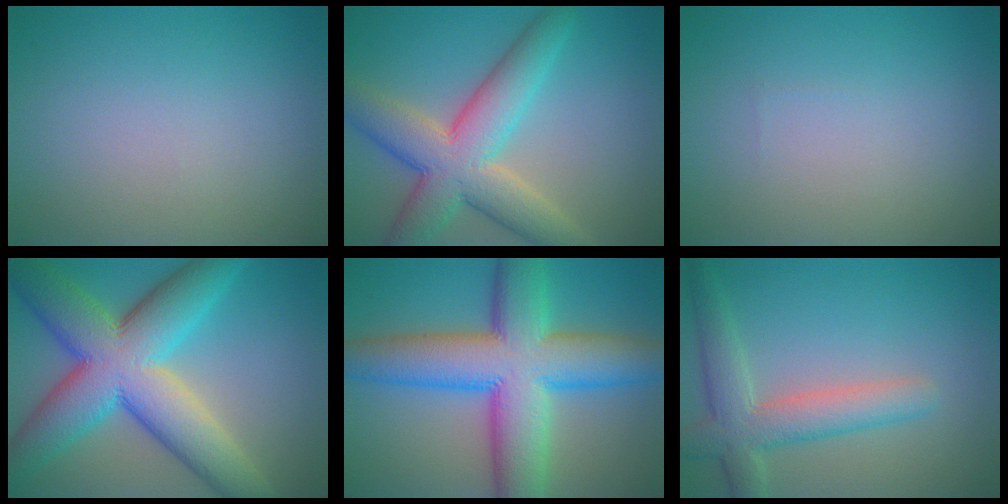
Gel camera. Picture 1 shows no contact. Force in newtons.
{"total": 8.7, "press": 8.7, "slide": 0.3}
{"total": 0.0}
{"total": 12.8, "press": 12.7, "slide": 0.6}
{"total": 12.9, "press": 12.9, "slide": 0.3}
{"total": 5.1, "press": 5.0, "slide": 0.5}